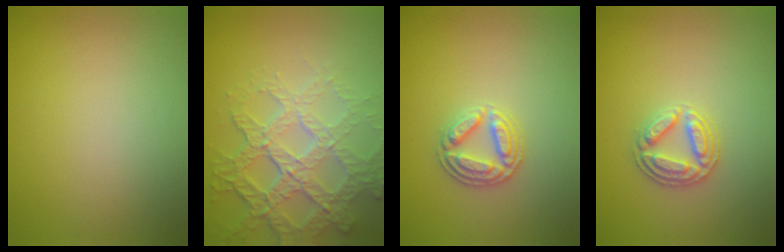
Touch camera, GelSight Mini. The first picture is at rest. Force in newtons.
{"total": 7.2, "press": 5.1, "slide": 5.0}
{"total": 2.8, "press": 2.8, "slide": 0.3}
{"total": 2.8, "press": 2.8, "slide": 0.3}